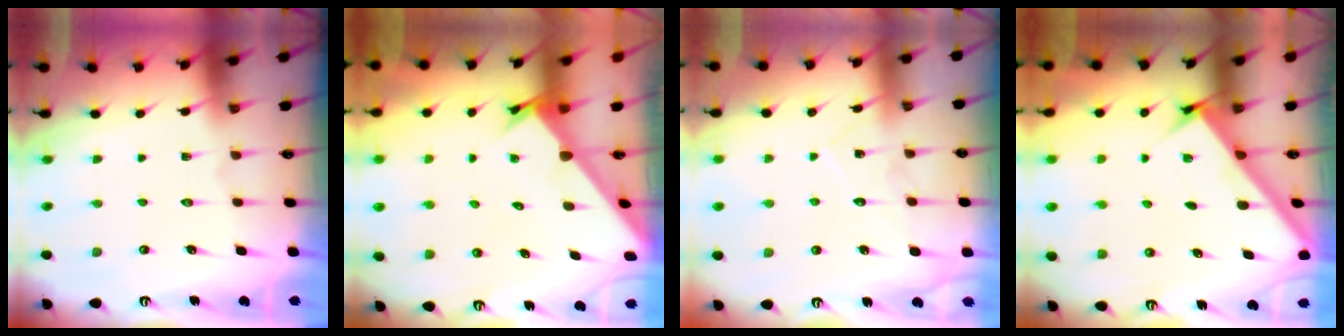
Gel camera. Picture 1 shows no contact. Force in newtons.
{"total": 2.7, "press": 2.7, "slide": 0.2}
{"total": 8.5, "press": 8.5, "slide": 0.6}
{"total": 2.5, "press": 2.5, "slide": 0.3}